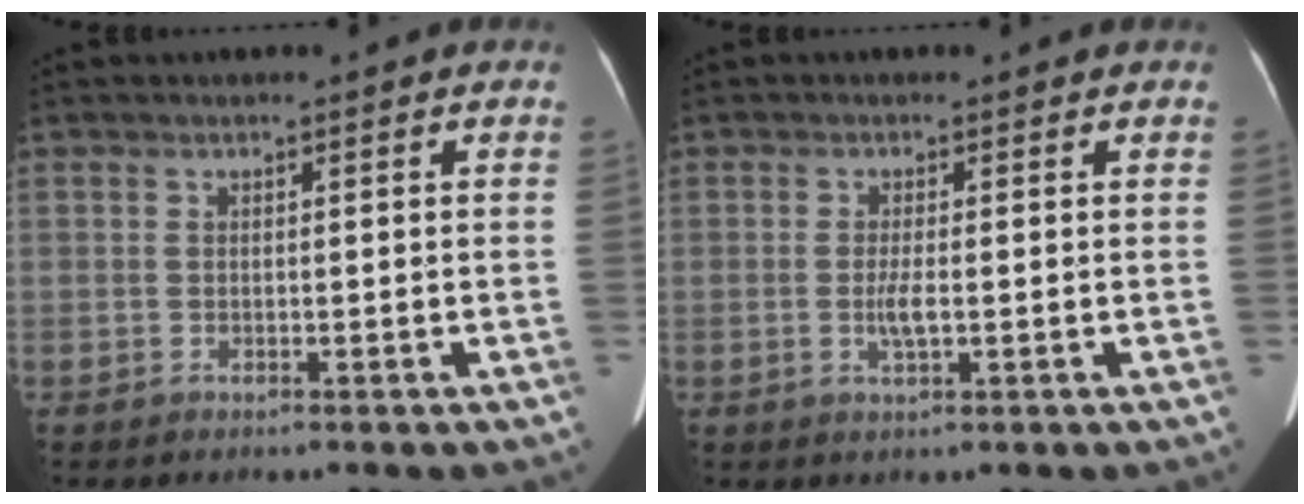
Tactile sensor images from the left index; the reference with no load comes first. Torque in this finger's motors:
{"motor_torque": [0.41, 0.17, 0.04, 0.01]}